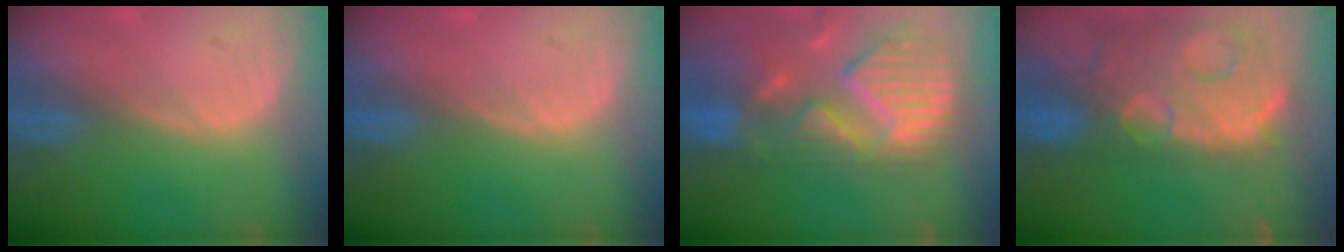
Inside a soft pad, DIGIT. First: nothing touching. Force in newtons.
{"total": 0.0}
{"total": 13.5, "press": 11.4, "slide": 7.2}
{"total": 14.5, "press": 11.7, "slide": 8.5}